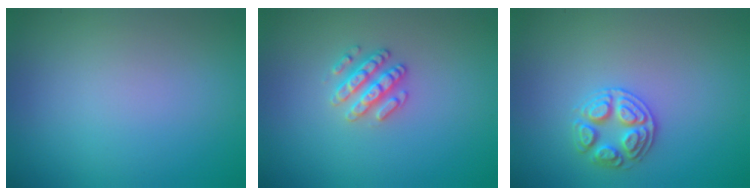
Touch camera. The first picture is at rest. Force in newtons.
{"total": 2.5, "press": 2.5, "slide": 0.4}
{"total": 2.7, "press": 2.7, "slide": 0.5}